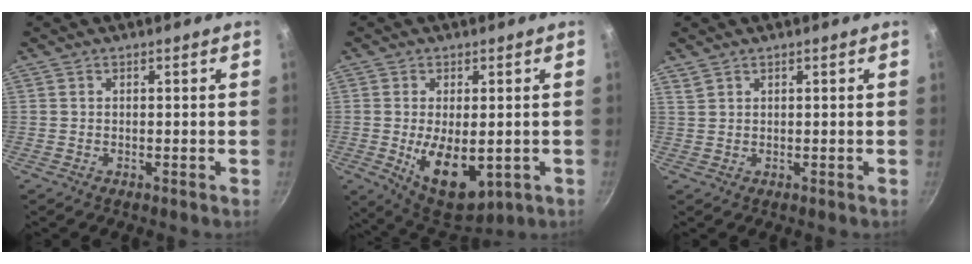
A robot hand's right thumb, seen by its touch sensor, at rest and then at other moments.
{"total": 11.8, "force": [-2.0, 6.3, 9.8], "torque": [-0.136, -0.008, -0.010]}
{"total": 1.4, "force": [1.1, 0.7, 0.4], "torque": [-0.007, 0.001, 0.025]}